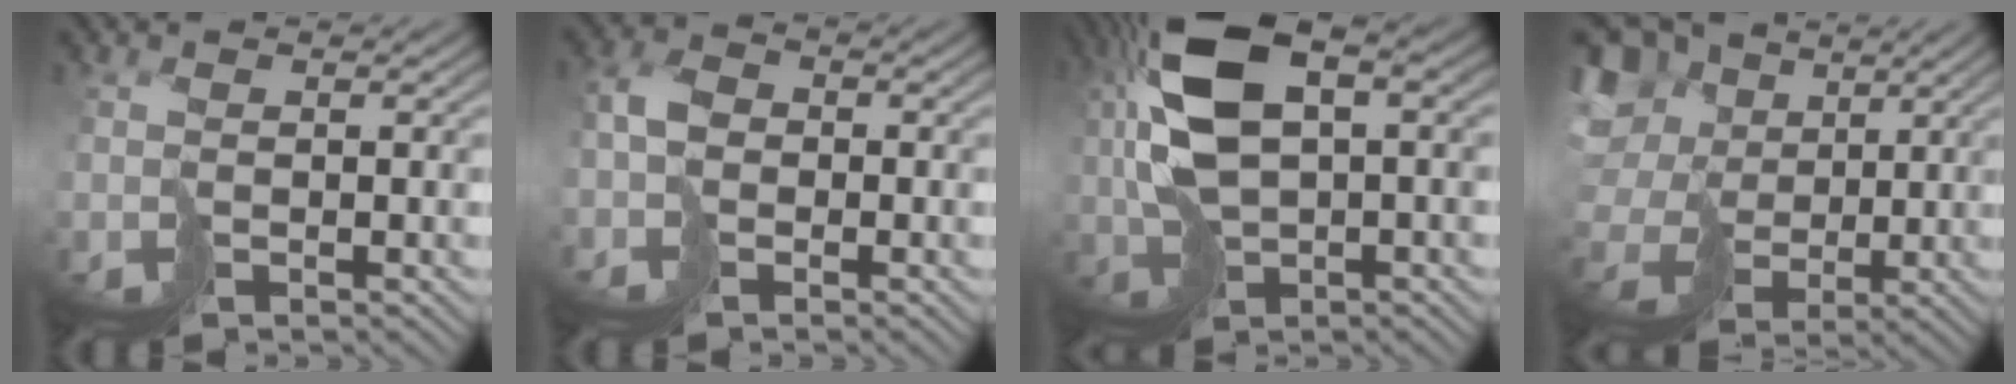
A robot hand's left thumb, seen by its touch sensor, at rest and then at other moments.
{"total": 4.2, "force": [-1.7, 3.1, 2.3], "torque": [-0.060, 0.002, -0.047]}
{"total": 13.1, "force": [2.4, 6.6, 11.1], "torque": [-0.245, 0.003, 0.048]}
{"total": 15.3, "force": [3.4, 12.2, 8.5], "torque": [-0.271, 0.001, 0.076]}